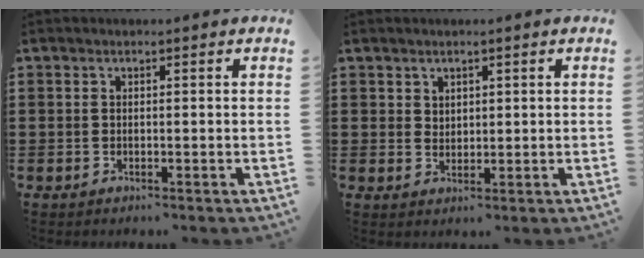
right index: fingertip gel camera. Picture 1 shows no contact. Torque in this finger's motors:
{"motor_torque": [-0.31, 0.33, 0.03, -0.01]}